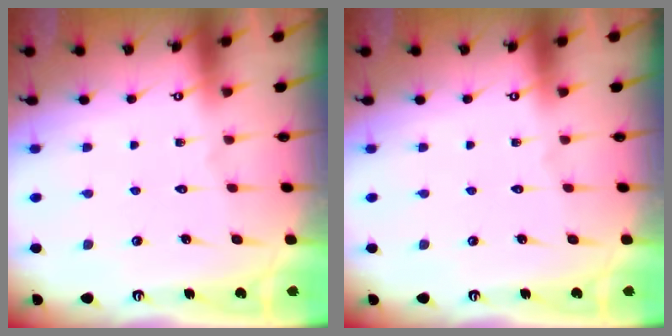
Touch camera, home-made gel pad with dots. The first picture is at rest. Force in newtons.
{"total": 0.0}